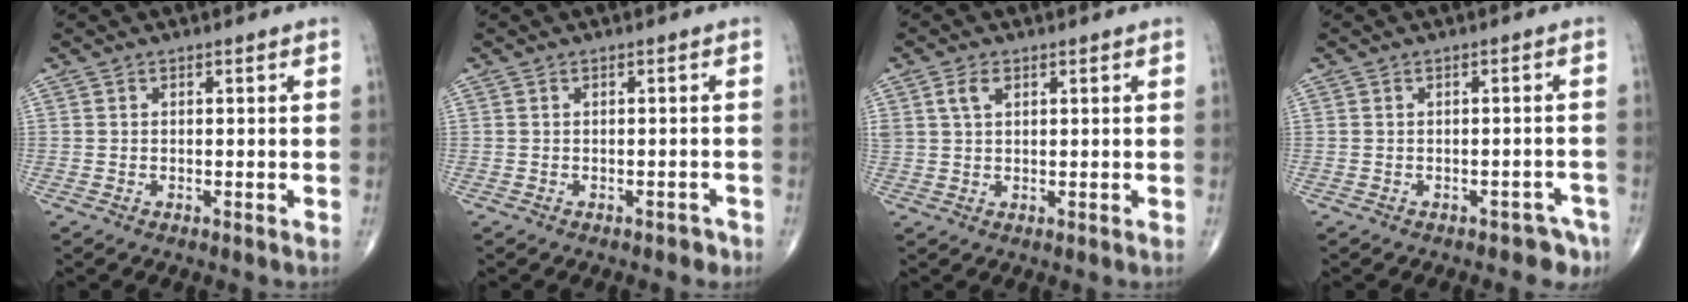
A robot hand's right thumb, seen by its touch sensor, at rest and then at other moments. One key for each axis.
{"total": 1.4, "fx": -1.0, "fy": 0.9, "fz": 0.5, "tx": 0.000, "ty": 0.007, "tz": -0.013}
{"total": 3.1, "fx": 1.4, "fy": 1.8, "fz": 2.1, "tx": -0.043, "ty": 0.003, "tz": 0.031}
{"total": 3.8, "fx": -2.8, "fy": 2.3, "fz": 1.3, "tx": -0.002, "ty": 0.023, "tz": -0.033}